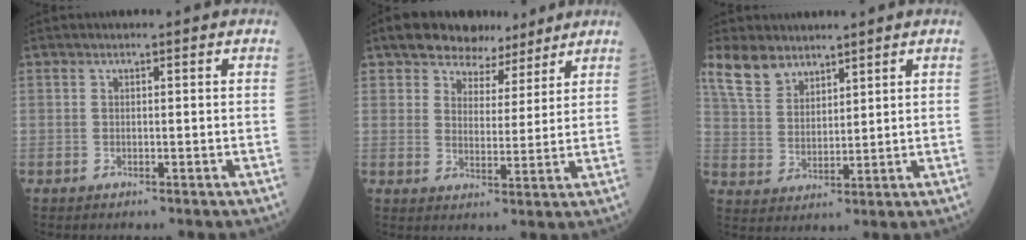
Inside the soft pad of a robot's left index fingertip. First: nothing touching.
{"total": 7.6, "force": [6.0, 4.3, 1.9], "torque": [-0.026, 0.018, 0.097]}
{"total": 6.8, "force": [5.5, 3.2, 2.4], "torque": [-0.060, 0.014, 0.121]}